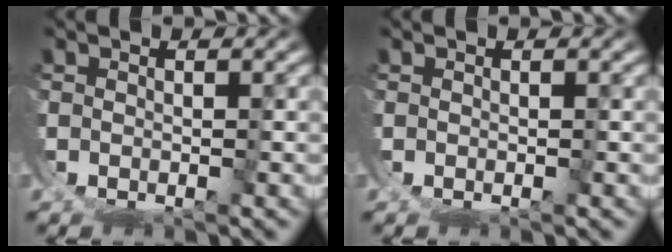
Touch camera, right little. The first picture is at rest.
{"total": 0.0}